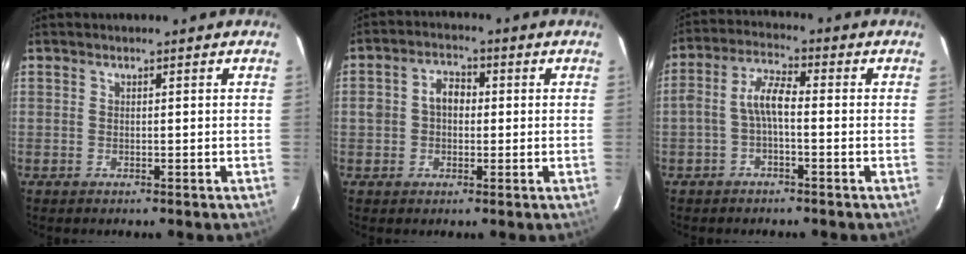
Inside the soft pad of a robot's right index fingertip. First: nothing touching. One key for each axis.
{"total": 4.9, "fx": 0.0, "fy": 3.9, "fz": 2.9, "tx": -0.055, "ty": 0.017, "tz": 0.002}
{"total": 5.1, "fx": -1.4, "fy": 1.8, "fz": 4.5, "tx": -0.102, "ty": 0.019, "tz": -0.030}